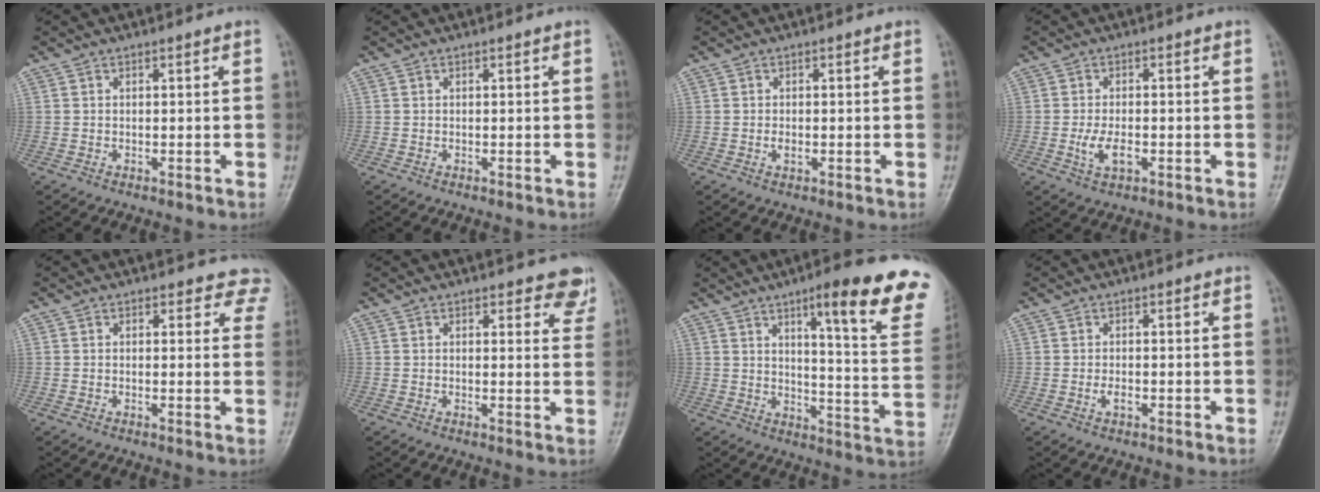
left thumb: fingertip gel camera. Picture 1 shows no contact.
{"total": 0.0}
{"total": 1.5, "force": [-0.2, 1.0, 1.1], "torque": [-0.013, 0.000, -0.006]}
{"total": 4.6, "force": [-1.2, 2.5, 3.6], "torque": [-0.068, 0.000, -0.023]}
{"total": 5.1, "force": [4.2, 2.8, 0.8], "torque": [0.035, -0.013, 0.021]}
{"total": 5.0, "force": [4.0, 2.3, 2.0], "torque": [0.012, -0.022, 0.033]}
{"total": 20.8, "force": [12.4, 3.4, 16.3], "torque": [-0.186, -0.057, 0.160]}
{"total": 1.9, "force": [-0.5, 1.1, 1.4], "torque": [-0.020, 0.001, -0.012]}